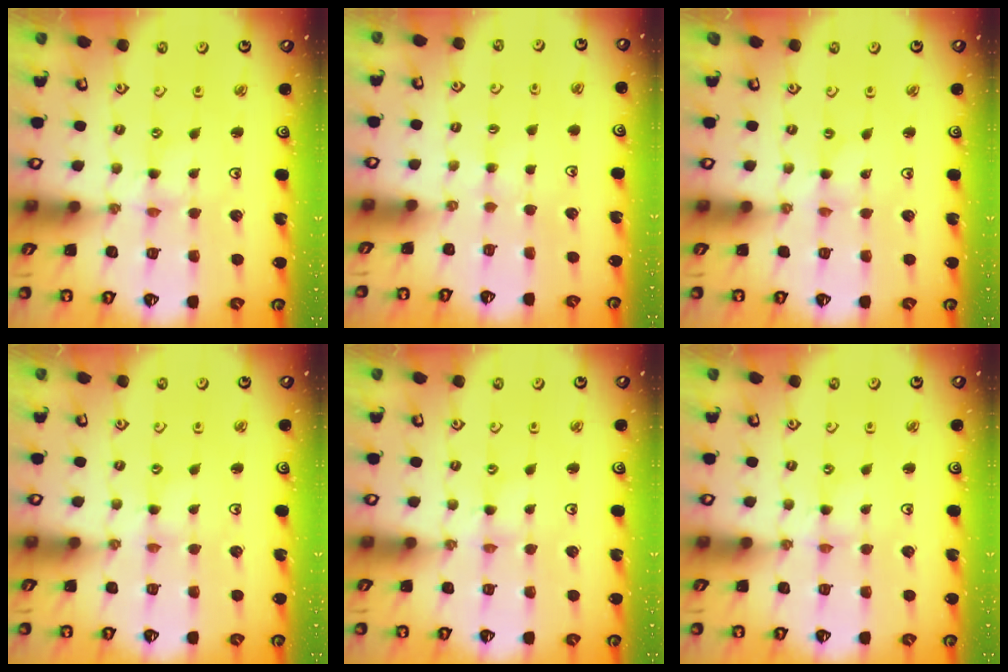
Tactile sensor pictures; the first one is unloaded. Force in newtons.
{"total": 2.4, "press": 2.4, "slide": 0.4}
{"total": 0.0}
{"total": 0.8, "press": 0.8, "slide": 0.2}
{"total": 1.1, "press": 1.0, "slide": 0.1}
{"total": 1.1, "press": 1.0, "slide": 0.1}